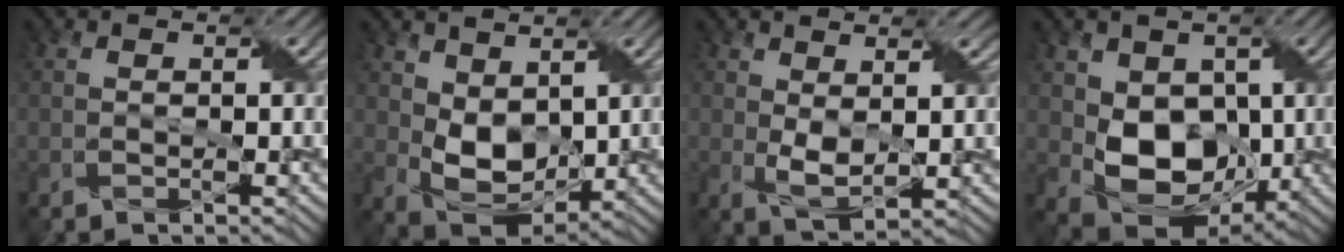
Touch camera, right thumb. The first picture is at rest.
{"total": 6.8, "force": [1.9, 4.5, 4.7], "torque": [-0.109, -0.012, 0.038]}
{"total": 4.5, "force": [1.3, 2.4, 3.5], "torque": [-0.081, -0.004, 0.028]}
{"total": 8.9, "force": [0.2, 6.8, 5.7], "torque": [-0.115, -0.018, 0.006]}